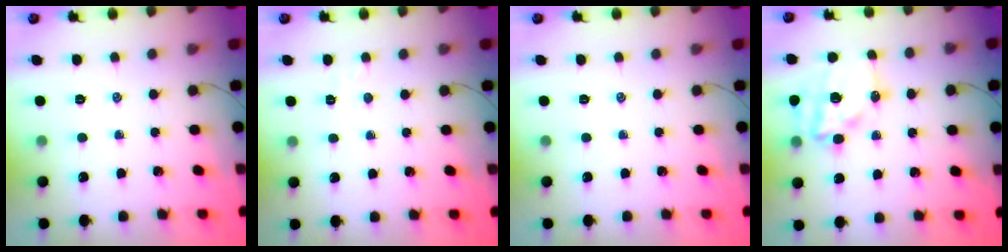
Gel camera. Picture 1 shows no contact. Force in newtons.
{"total": 2.5, "press": 2.4, "slide": 0.7}
{"total": 0.0}
{"total": 14.7, "press": 14.4, "slide": 3.1}